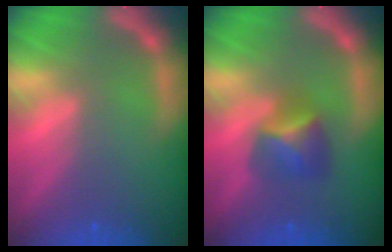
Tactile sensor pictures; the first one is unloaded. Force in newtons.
{"total": 3.4}